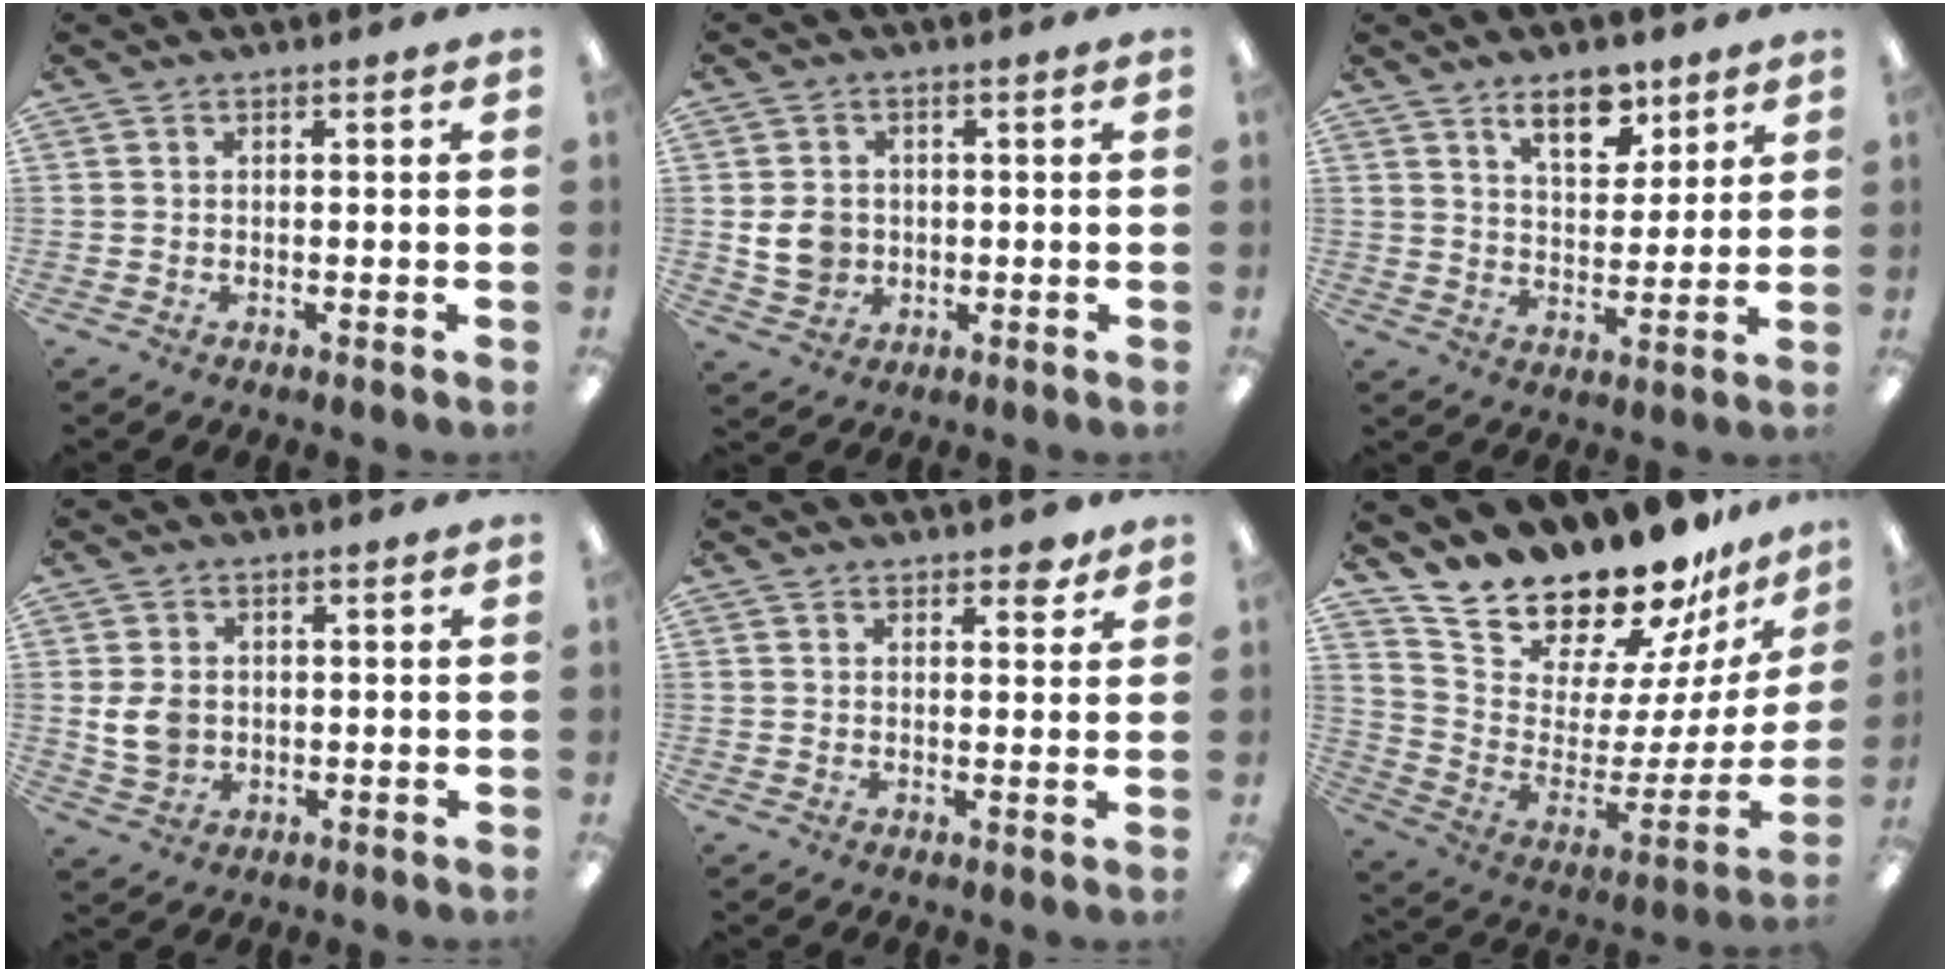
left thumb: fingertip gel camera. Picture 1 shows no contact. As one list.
[{"total": 6.1, "force": [0.0, 5.4, 2.8], "torque": [-0.048, 0.007, 0.002]}, {"total": 12.9, "force": [8.7, 6.2, 7.2], "torque": [-0.092, -0.044, 0.149]}, {"total": 6.0, "force": [0.2, 4.9, 3.5], "torque": [-0.078, 0.002, 0.001]}, {"total": 3.2, "force": [2.6, 1.4, 1.2], "torque": [-0.003, -0.011, 0.042]}, {"total": 17.9, "force": [17.1, 4.1, 2.8], "torque": [-0.066, -0.160, 0.312]}]